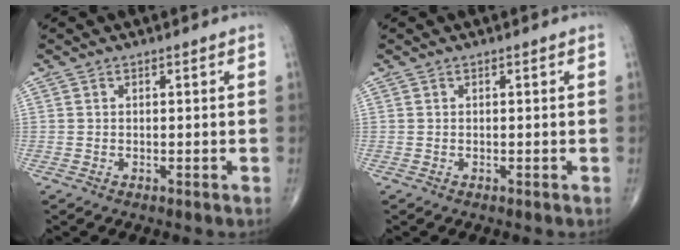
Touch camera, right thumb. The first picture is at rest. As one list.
[{"total": 0.0}]